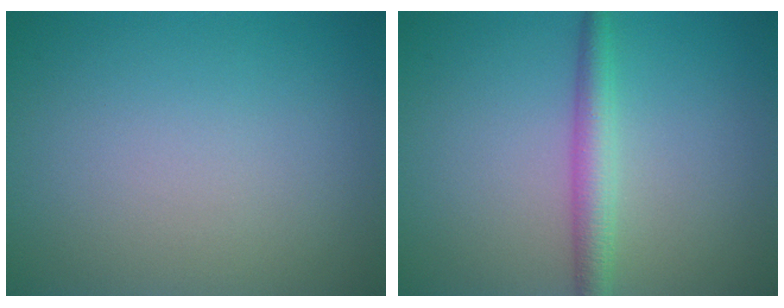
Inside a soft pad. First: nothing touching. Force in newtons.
{"total": 2.8, "press": 2.8, "slide": 0.0}